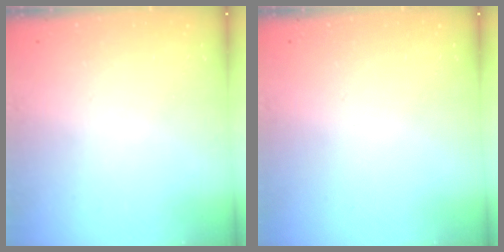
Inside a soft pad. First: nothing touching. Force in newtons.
{"total": 0.0}